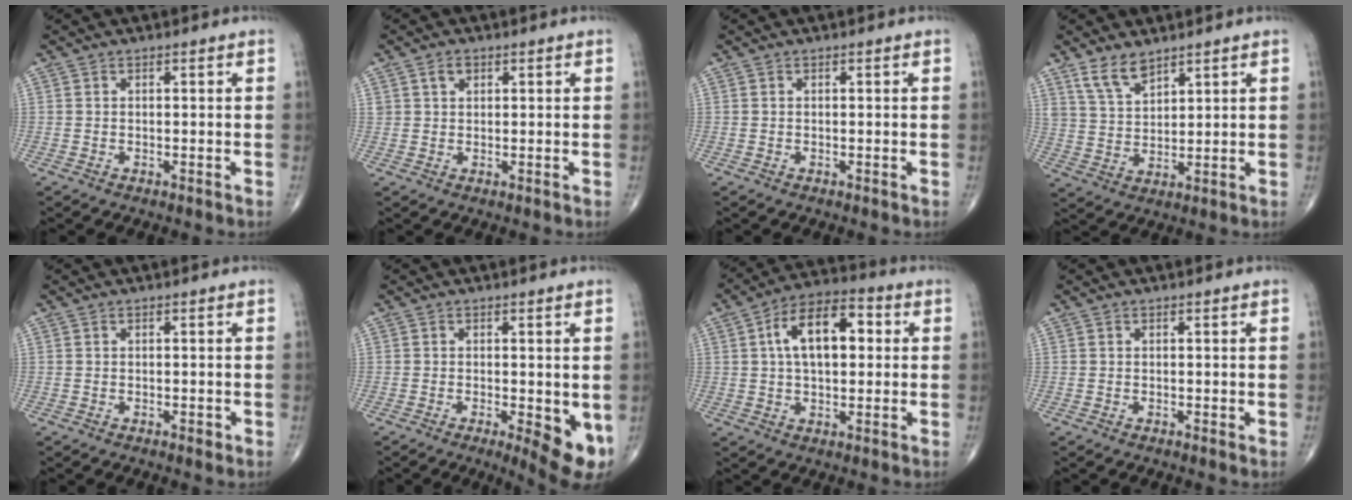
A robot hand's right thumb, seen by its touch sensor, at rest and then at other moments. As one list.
[{"total": 2.1, "force": [1.0, 1.5, 1.1], "torque": [-0.014, 0.001, 0.019]}, {"total": 0.0}, {"total": 6.2, "force": [4.7, 2.7, 3.1], "torque": [-0.048, -0.026, 0.098]}, {"total": 0.7, "force": [-0.3, 0.4, 0.6], "torque": [-0.003, 0.000, -0.006]}, {"total": 7.8, "force": [-1.7, 2.6, 7.2], "torque": [-0.088, -0.018, -0.021]}, {"total": 13.3, "force": [2.5, 7.2, 10.9], "torque": [-0.163, 0.022, 0.033]}, {"total": 0.0}]